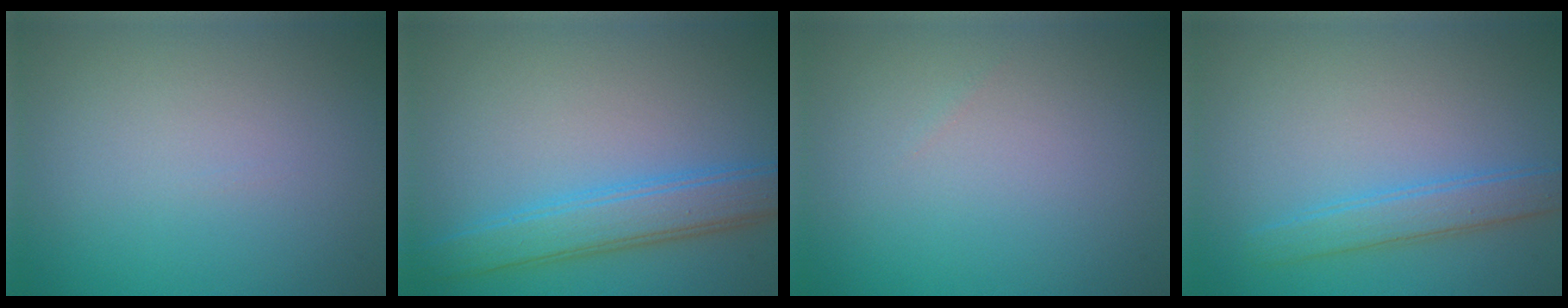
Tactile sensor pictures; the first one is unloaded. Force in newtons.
{"total": 4.2, "press": 4.2, "slide": 0.1}
{"total": 0.0}
{"total": 2.6, "press": 2.6, "slide": 0.1}